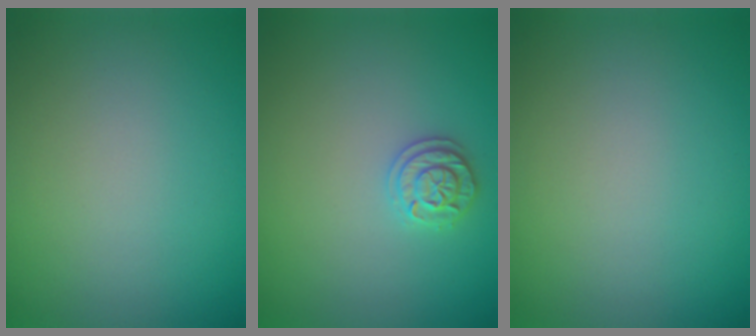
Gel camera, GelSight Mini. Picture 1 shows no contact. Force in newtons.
{"total": 1.9, "press": 1.9, "slide": 0.2}
{"total": 0.0}